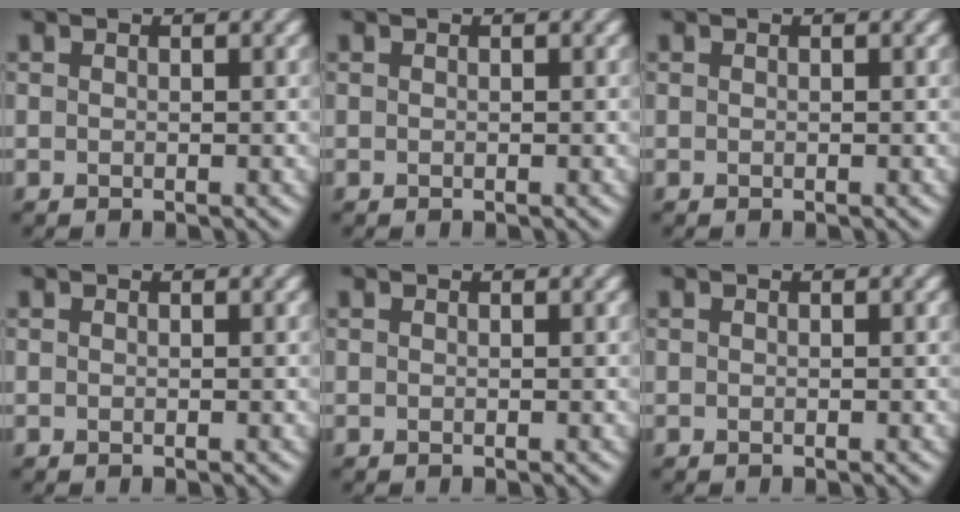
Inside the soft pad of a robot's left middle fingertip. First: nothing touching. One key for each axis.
{"total": 0.0}
{"total": 0.0}
{"total": 0.0}
{"total": 0.0}
{"total": 0.0}